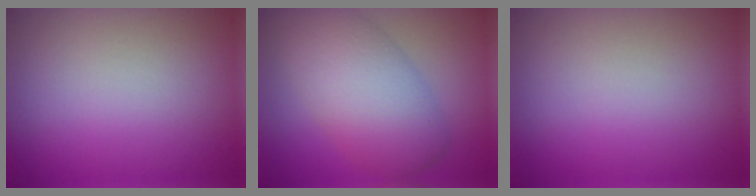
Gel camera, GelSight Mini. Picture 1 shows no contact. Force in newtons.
{"total": 7.9, "press": 7.9, "slide": 0.3}
{"total": 0.0}